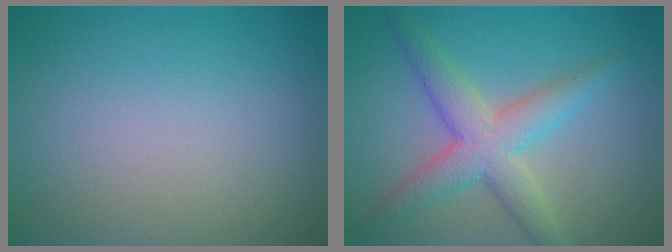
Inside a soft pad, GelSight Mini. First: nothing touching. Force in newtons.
{"total": 5.0, "press": 5.0, "slide": 0.1}